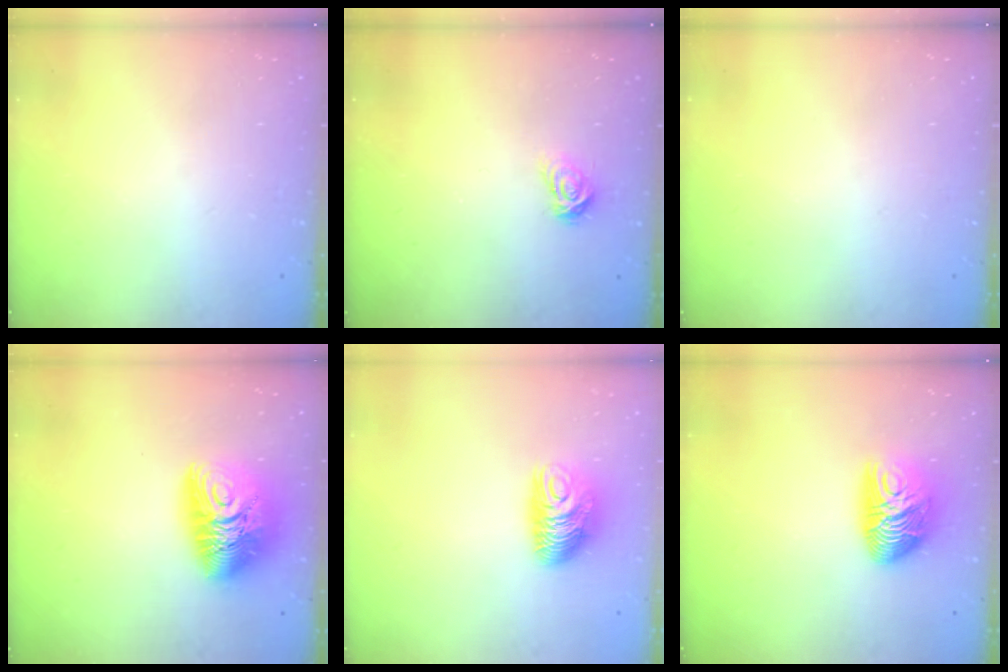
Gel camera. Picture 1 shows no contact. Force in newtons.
{"total": 4.0, "press": 4.0, "slide": 0.4}
{"total": 0.0}
{"total": 14.1, "press": 14.1, "slide": 1.3}
{"total": 10.4, "press": 10.4, "slide": 0.4}
{"total": 12.4, "press": 12.4, "slide": 1.0}